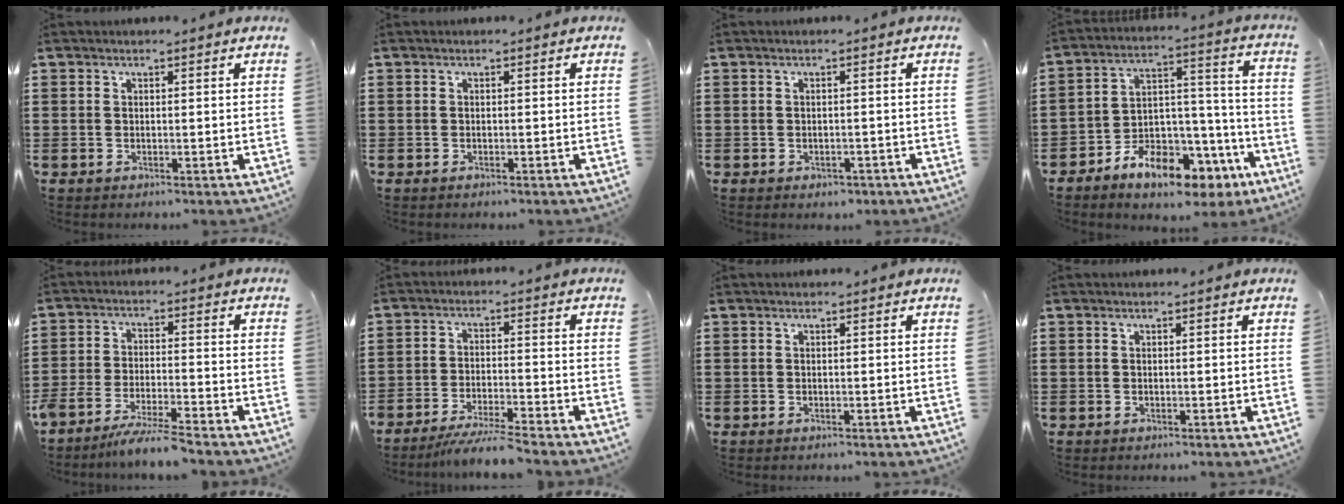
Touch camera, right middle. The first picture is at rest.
{"total": 0.0}
{"total": 0.8, "force": [-0.6, 0.5, 0.3], "torque": [-0.008, -0.002, -0.012]}
{"total": 9.5, "force": [-7.4, 4.3, 4.1], "torque": [-0.069, 0.032, -0.133]}
{"total": 5.9, "force": [-5.7, -0.3, 1.7], "torque": [-0.038, -0.011, -0.112]}
{"total": 5.3, "force": [-5.0, -0.2, 1.6], "torque": [-0.040, -0.013, -0.101]}
{"total": 0.0}
{"total": 0.0}